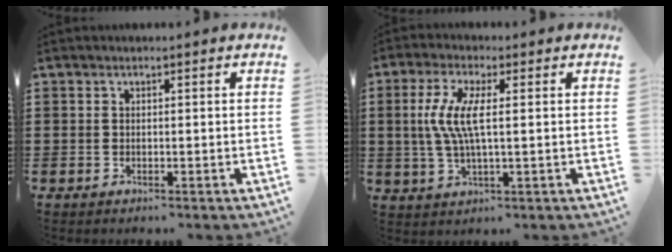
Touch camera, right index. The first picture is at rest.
{"total": 6.8, "force": [0.7, 1.8, 6.5], "torque": [-0.150, -0.008, 0.001]}